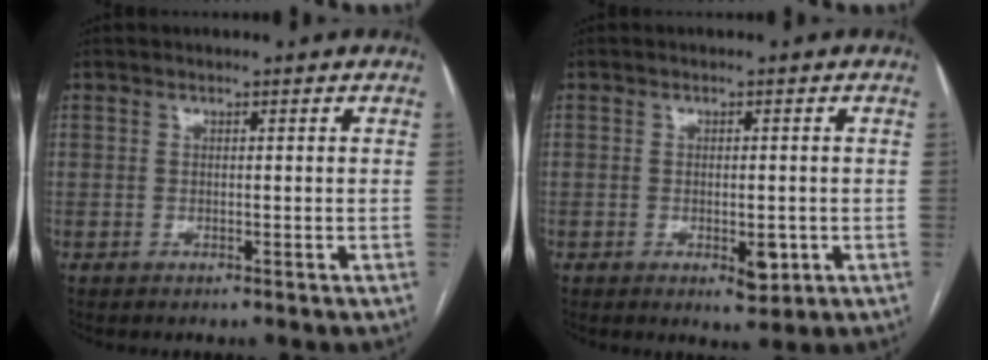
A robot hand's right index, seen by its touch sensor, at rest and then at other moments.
{"total": 3.4, "force": [-1.0, 1.5, 2.9], "torque": [-0.038, -0.004, -0.006]}